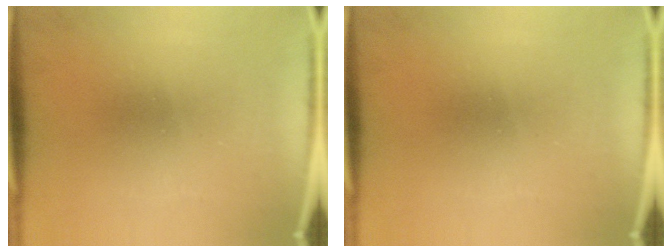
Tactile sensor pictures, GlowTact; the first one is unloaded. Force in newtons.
{"total": 0.0}